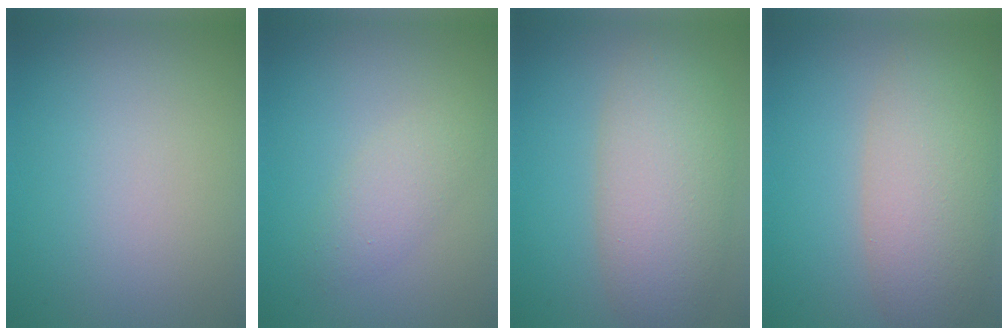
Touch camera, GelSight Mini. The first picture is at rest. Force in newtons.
{"total": 2.3, "press": 2.3, "slide": 0.2}
{"total": 6.9, "press": 6.9, "slide": 0.4}
{"total": 6.6, "press": 6.6, "slide": 0.3}